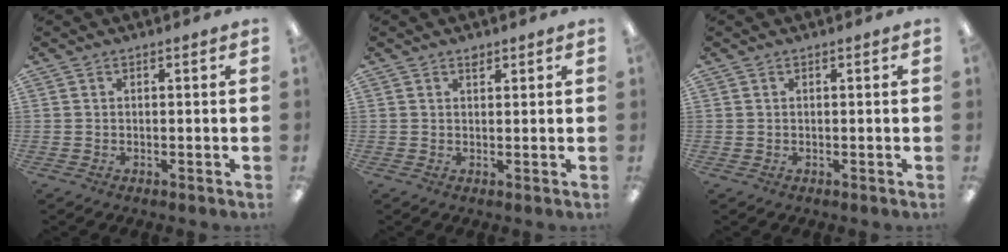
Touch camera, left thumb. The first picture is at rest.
{"total": 1.6, "force": [1.3, 0.8, 0.5], "torque": [0.005, -0.008, 0.022]}
{"total": 0.6, "force": [0.4, 0.3, 0.2], "torque": [-0.004, 0.003, 0.007]}